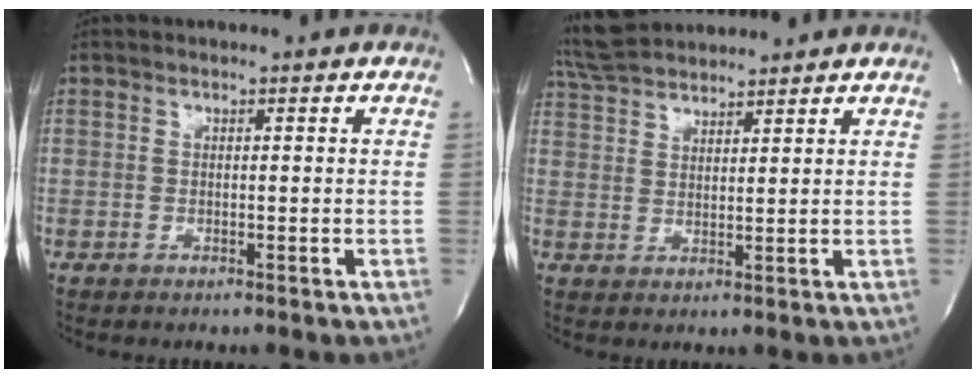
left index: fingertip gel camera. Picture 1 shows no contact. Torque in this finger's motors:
{"motor_torque": [-0.79, -0.95, -0.22, -0.09]}